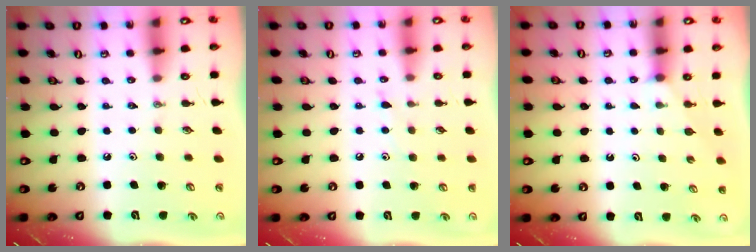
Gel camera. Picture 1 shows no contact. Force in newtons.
{"total": 6.2, "press": 6.2, "slide": 0.7}
{"total": 2.2, "press": 2.2, "slide": 0.3}